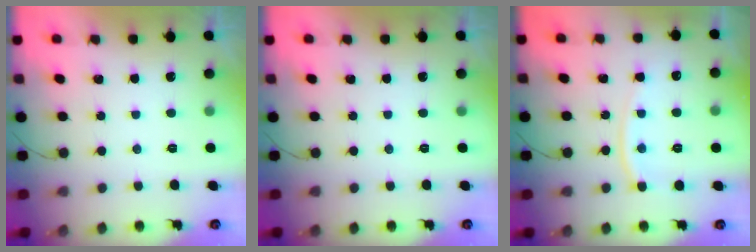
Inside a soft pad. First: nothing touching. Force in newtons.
{"total": 0.0}
{"total": 9.1, "press": 9.1, "slide": 0.8}